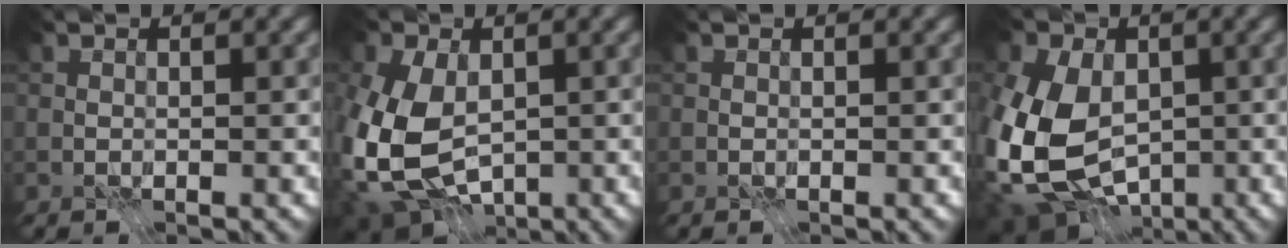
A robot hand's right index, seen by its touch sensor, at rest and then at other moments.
{"total": 12.0, "force": [-1.1, 8.3, 8.6], "torque": [-0.178, -0.026, -0.009]}
{"total": 0.0}
{"total": 14.8, "force": [-1.7, 11.2, 9.5], "torque": [-0.195, -0.014, -0.044]}